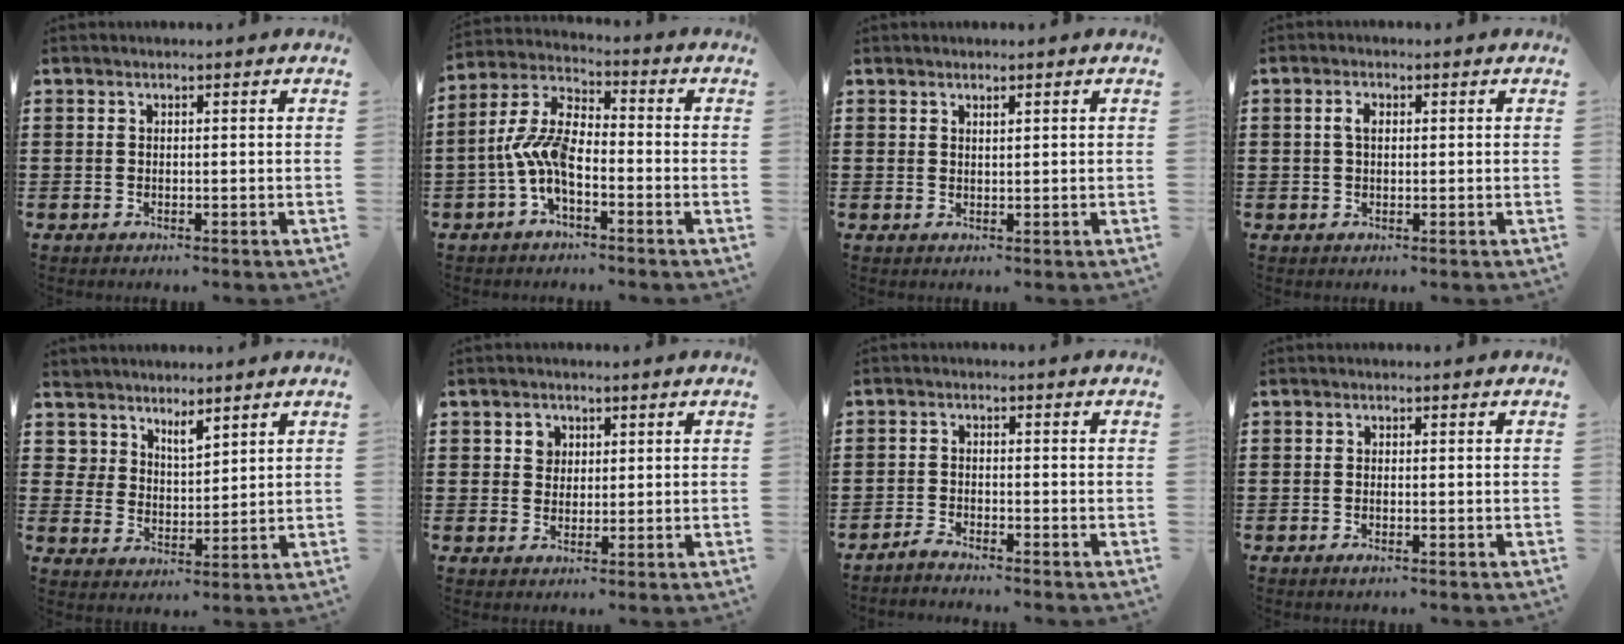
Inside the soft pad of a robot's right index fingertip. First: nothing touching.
{"total": 8.3, "force": [-3.2, 3.3, 6.9], "torque": [-0.175, -0.013, -0.066]}
{"total": 1.0, "force": [0.9, 0.3, 0.1], "torque": [-0.004, 0.001, 0.018]}
{"total": 2.0, "force": [0.4, 1.0, 1.7], "torque": [-0.036, 0.008, 0.004]}
{"total": 4.2, "force": [3.9, 1.5, 0.2], "torque": [-0.022, -0.005, 0.075]}
{"total": 2.5, "force": [1.0, 2.2, 0.6], "torque": [-0.013, 0.006, 0.015]}
{"total": 1.9, "force": [-1.9, 0.0, 0.1], "torque": [-0.006, 0.006, -0.039]}
{"total": 0.7, "force": [-0.4, -0.1, 0.6], "torque": [-0.013, -0.009, -0.004]}